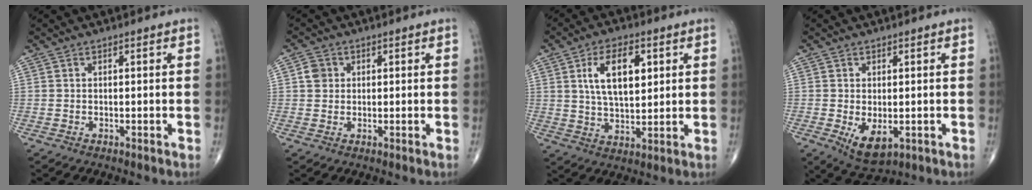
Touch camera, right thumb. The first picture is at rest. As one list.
[{"total": 2.9, "force": [0.6, 2.6, 1.1], "torque": [-0.008, 0.003, 0.008]}, {"total": 11.1, "force": [3.4, 5.6, 8.9], "torque": [-0.139, -0.011, 0.063]}, {"total": 6.0, "force": [-1.4, 3.1, 4.9], "torque": [-0.079, -0.013, -0.011]}]